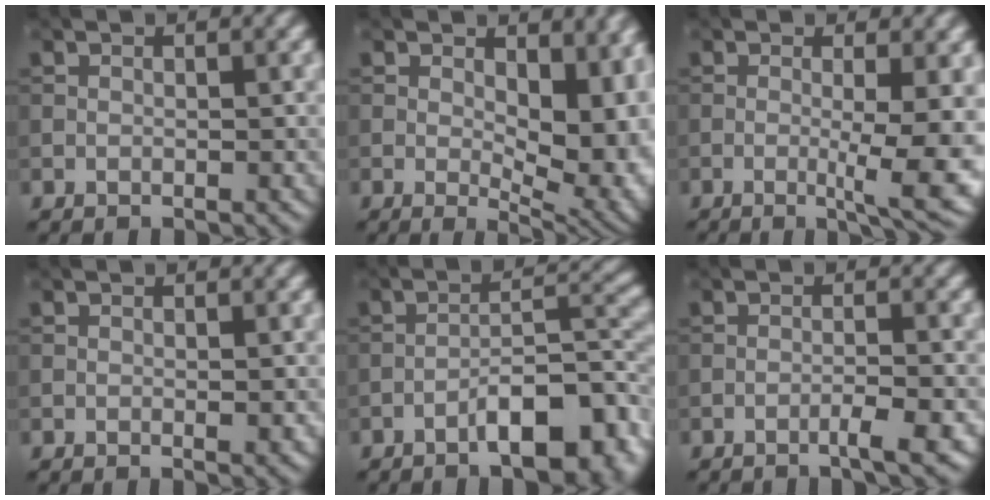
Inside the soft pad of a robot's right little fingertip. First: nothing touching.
{"total": 8.8, "force": [0.4, 5.0, 7.3], "torque": [-0.079, -0.011, 0.018]}
{"total": 7.2, "force": [-1.0, 1.6, 6.9], "torque": [-0.095, -0.016, -0.010]}
{"total": 0.7, "force": [0.0, 0.1, 0.7], "torque": [-0.008, -0.003, 0.000]}
{"total": 8.8, "force": [-4.8, 2.9, 6.9], "torque": [-0.091, 0.011, -0.074]}
{"total": 2.5, "force": [-1.4, 0.3, 2.1], "torque": [-0.028, 0.007, -0.032]}